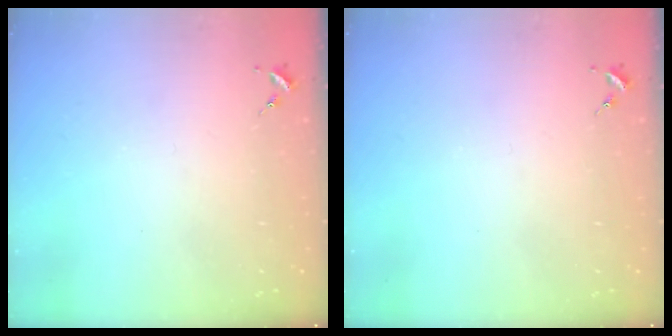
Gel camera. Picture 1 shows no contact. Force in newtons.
{"total": 0.0}